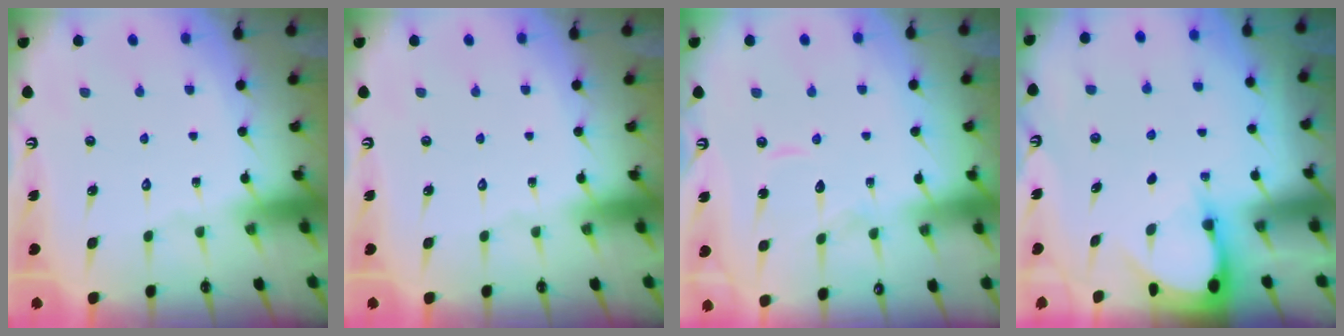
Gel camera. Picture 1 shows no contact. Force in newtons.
{"total": 0.0}
{"total": 7.6, "press": 7.6, "slide": 0.4}
{"total": 2.9, "press": 2.9, "slide": 0.3}